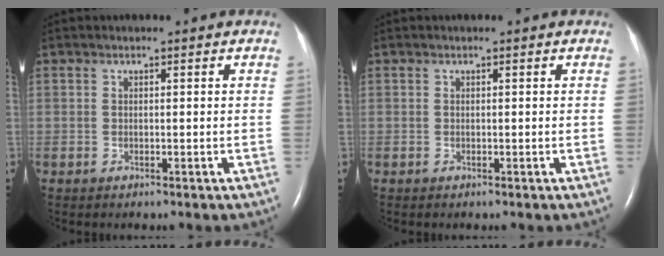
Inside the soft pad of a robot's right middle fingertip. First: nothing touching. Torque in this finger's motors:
{"motor_torque": [0.03, -0.09, 0.00, 0.01]}